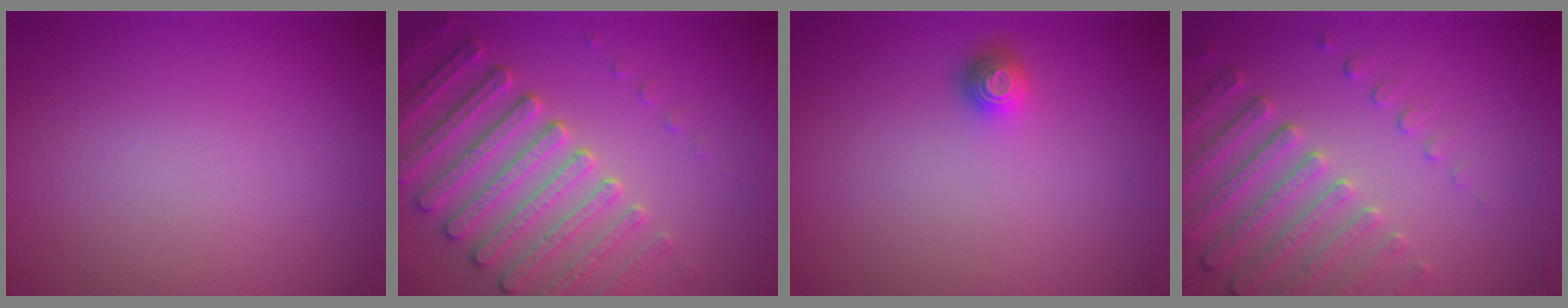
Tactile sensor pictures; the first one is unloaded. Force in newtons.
{"total": 4.9, "press": 4.7, "slide": 1.3}
{"total": 1.4, "press": 1.2, "slide": 0.5}
{"total": 4.9, "press": 3.6, "slide": 3.3}